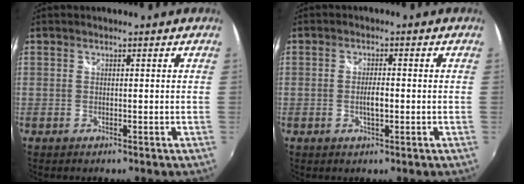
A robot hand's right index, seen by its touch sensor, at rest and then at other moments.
{"total": 2.6, "force": [-0.5, 0.9, 2.4], "torque": [-0.042, -0.002, -0.008]}